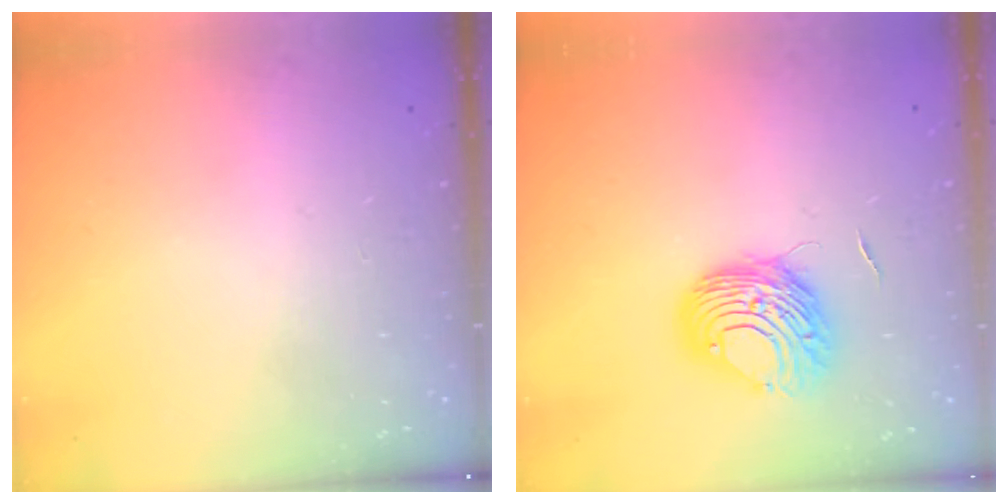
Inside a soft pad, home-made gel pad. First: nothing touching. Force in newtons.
{"total": 9.2, "press": 9.2, "slide": 1.1}